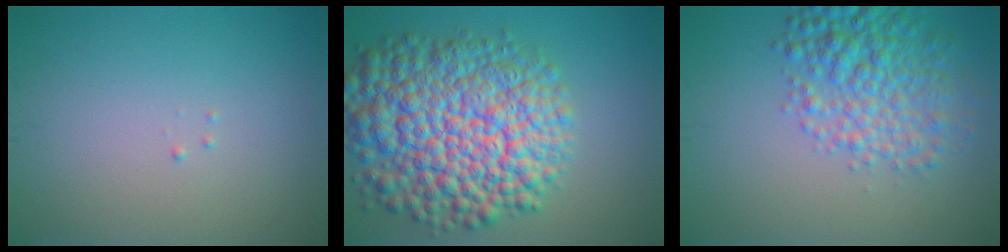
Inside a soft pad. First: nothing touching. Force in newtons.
{"total": 13.4, "press": 13.4, "slide": 0.4}
{"total": 5.5, "press": 5.5, "slide": 0.2}